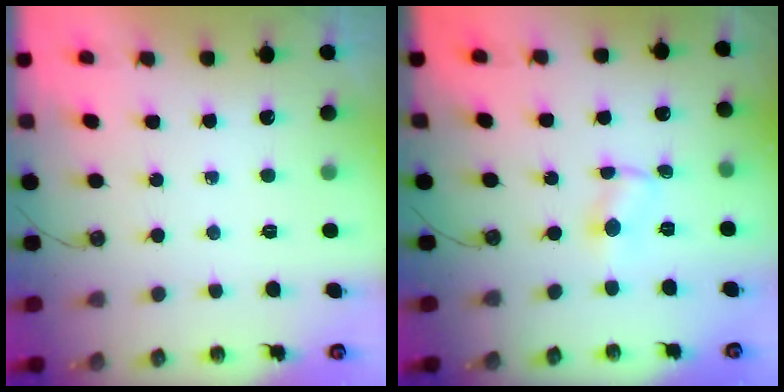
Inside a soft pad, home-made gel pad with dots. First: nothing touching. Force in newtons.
{"total": 1.0, "press": 0.9, "slide": 0.1}